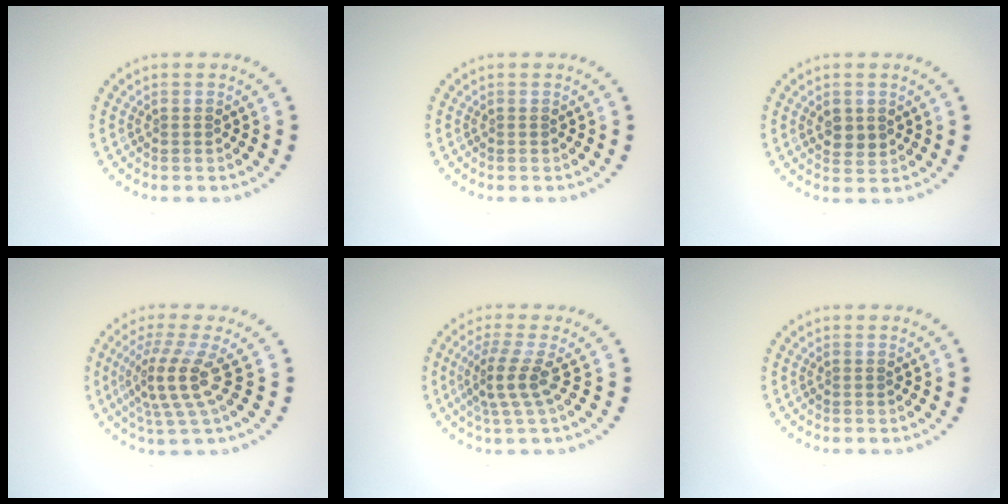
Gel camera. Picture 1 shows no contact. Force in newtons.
{"total": 0.0}
{"total": 1.8, "press": 1.7, "slide": 0.4}
{"total": 4.1, "press": 2.8, "slide": 3.0}
{"total": 2.9, "press": 2.0, "slide": 2.1}
{"total": 0.0}